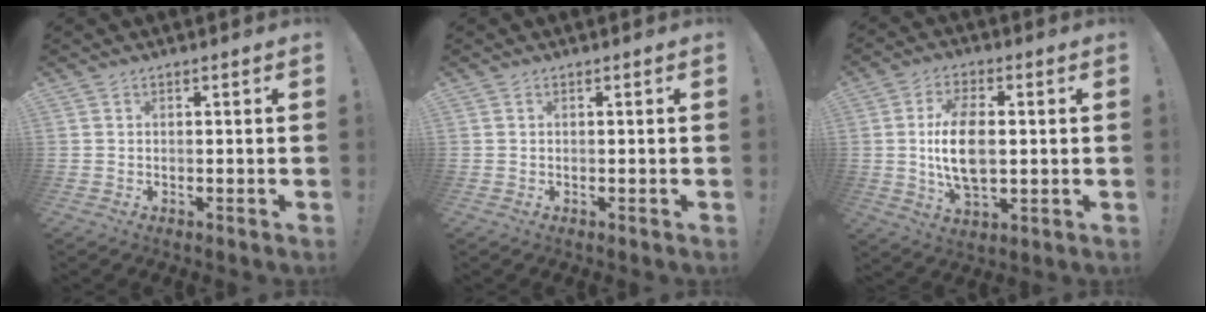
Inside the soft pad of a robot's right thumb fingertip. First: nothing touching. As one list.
[{"total": 0.0}, {"total": 12.6, "force": [0.4, 6.9, 10.5], "torque": [-0.200, -0.008, 0.003]}]